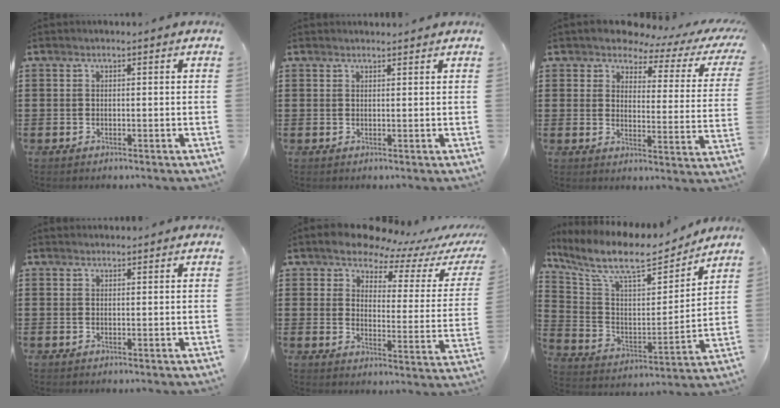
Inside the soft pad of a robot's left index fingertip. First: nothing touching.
{"total": 1.0, "force": [1.0, 0.0, 0.1], "torque": [-0.005, -0.001, 0.020]}
{"total": 3.8, "force": [3.1, 1.6, 1.6], "torque": [-0.046, -0.017, 0.046]}
{"total": 0.8, "force": [0.8, 0.2, 0.0], "torque": [-0.003, 0.001, 0.016]}
{"total": 6.8, "force": [6.3, 2.0, 1.7], "torque": [-0.066, -0.043, 0.110]}
{"total": 10.9, "force": [8.9, 2.7, 5.7], "torque": [-0.151, -0.046, 0.152]}